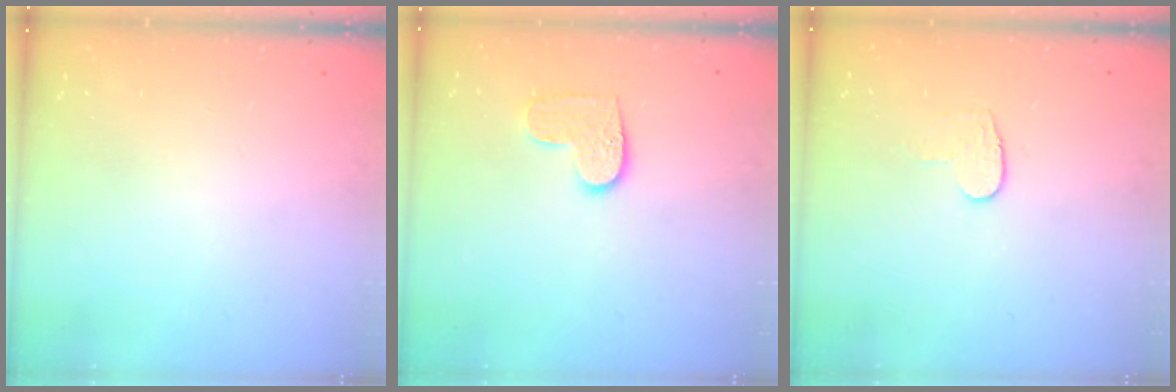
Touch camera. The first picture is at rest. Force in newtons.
{"total": 7.4, "press": 7.4, "slide": 0.2}
{"total": 6.6, "press": 6.6, "slide": 0.6}